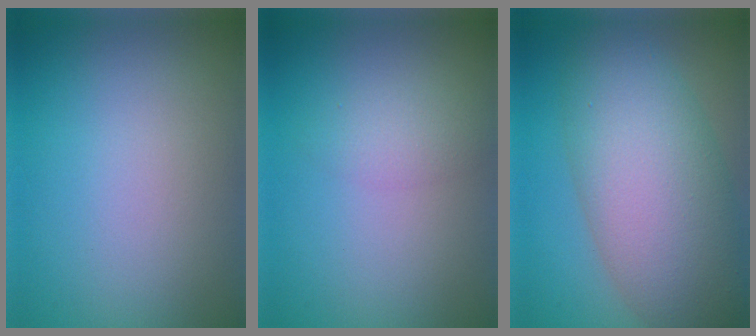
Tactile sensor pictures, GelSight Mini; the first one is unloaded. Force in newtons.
{"total": 1.8, "press": 1.8, "slide": 0.0}
{"total": 10.5, "press": 10.5, "slide": 0.6}